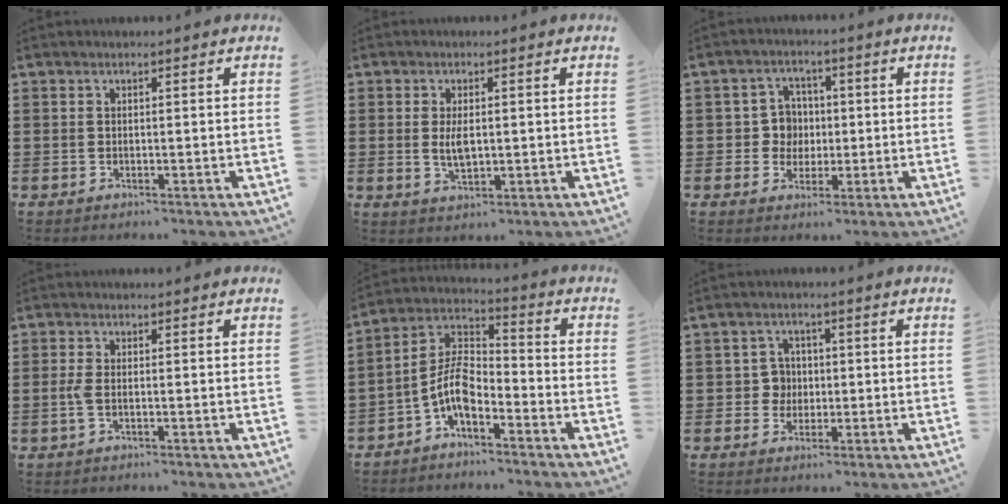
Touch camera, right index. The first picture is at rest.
{"total": 3.6, "force": [0.2, 1.6, 3.2], "torque": [-0.065, 0.005, 0.003]}
{"total": 5.1, "force": [0.0, 4.8, 1.9], "torque": [-0.054, 0.017, -0.002]}
{"total": 2.2, "force": [-0.5, 0.7, 2.1], "torque": [-0.052, -0.005, -0.013]}
{"total": 7.3, "force": [-3.7, 3.4, 5.4], "torque": [-0.140, -0.009, -0.081]}
{"total": 3.8, "force": [-0.2, 3.4, 1.5], "torque": [-0.041, 0.009, -0.008]}